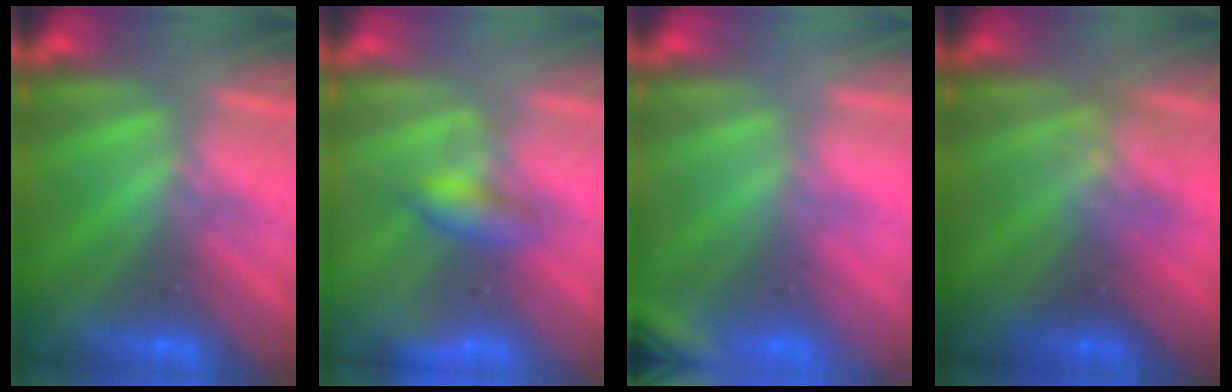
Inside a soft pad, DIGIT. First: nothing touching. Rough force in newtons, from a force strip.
{"total": 2.0}
{"total": 2.7}
{"total": 2.4}